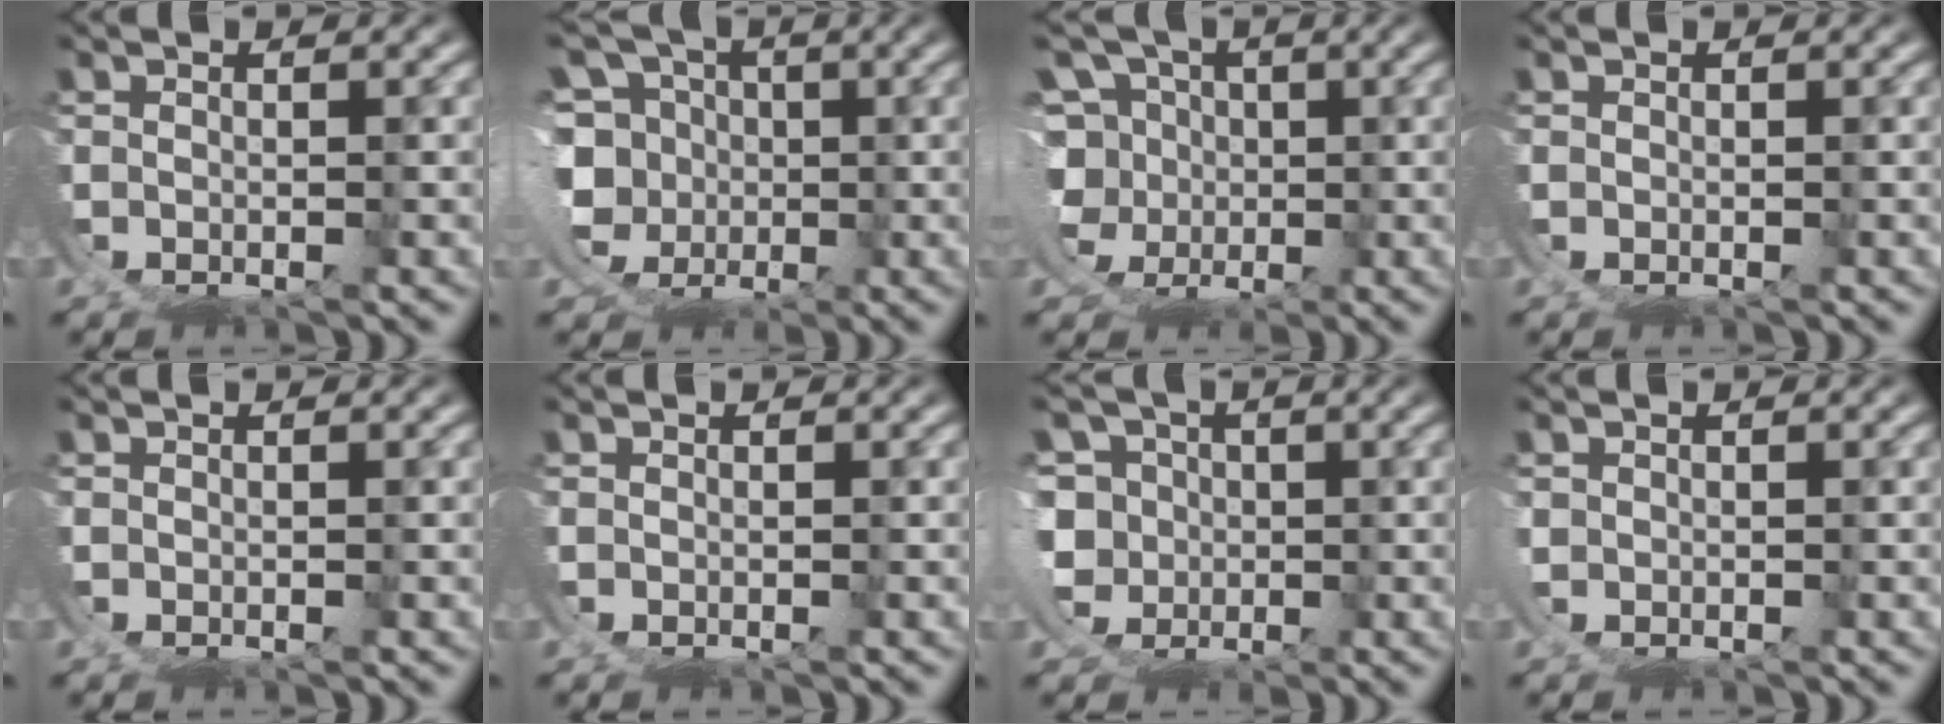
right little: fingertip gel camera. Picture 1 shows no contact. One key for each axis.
{"total": 12.4, "fx": 0.1, "fy": 10.9, "fz": 5.8, "tx": -0.131, "ty": -0.043, "tz": 0.000}
{"total": 11.7, "fx": 0.6, "fy": 10.1, "fz": 5.9, "tx": -0.116, "ty": -0.035, "tz": 0.007}
{"total": 0.0}
{"total": 0.0}
{"total": 0.0}
{"total": 11.0, "fx": -0.3, "fy": 10.2, "fz": 4.1, "tx": -0.122, "ty": -0.038, "tz": -0.007}
{"total": 0.8, "fx": 0.5, "fy": 0.5, "fz": 0.4, "tx": -0.017, "ty": -0.005, "tz": 0.010}